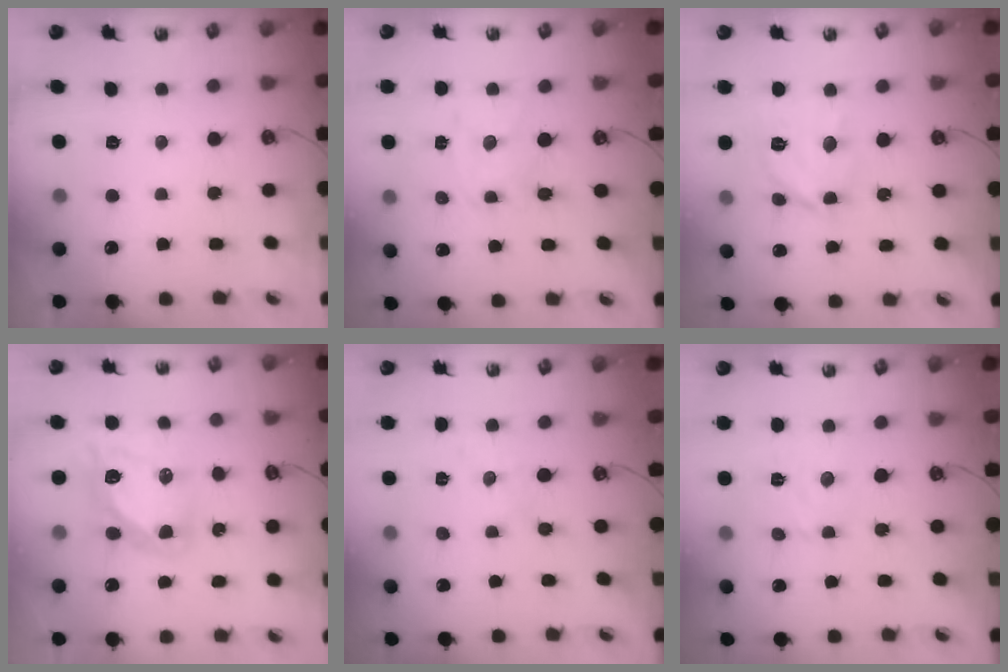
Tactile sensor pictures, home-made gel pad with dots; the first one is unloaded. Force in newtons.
{"total": 4.6, "press": 4.5, "slide": 1.0}
{"total": 13.0, "press": 13.0, "slide": 1.1}
{"total": 12.6, "press": 12.5, "slide": 1.6}
{"total": 1.7, "press": 1.6, "slide": 0.2}
{"total": 3.7, "press": 3.7, "slide": 0.4}